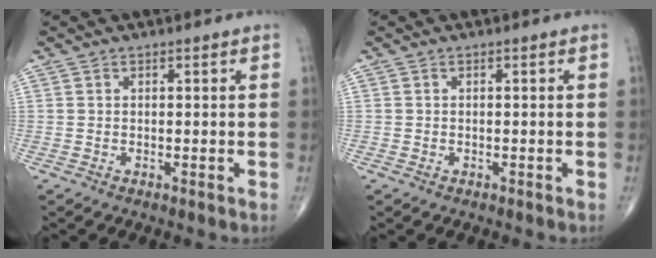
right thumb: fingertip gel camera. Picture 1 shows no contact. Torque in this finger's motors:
{"motor_torque": [0.04, 0.28, -0.18, -0.07, 0.04]}